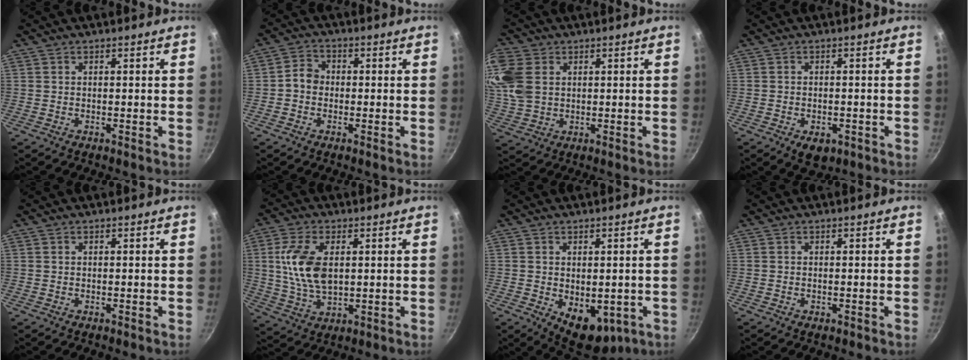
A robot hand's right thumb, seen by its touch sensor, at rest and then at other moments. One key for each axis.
{"total": 3.8, "fx": -0.6, "fy": 3.2, "fz": 1.9, "tx": -0.020, "ty": 0.017, "tz": -0.022}
{"total": 9.4, "fx": 2.2, "fy": 6.8, "fz": 6.1, "tx": -0.129, "ty": -0.007, "tz": 0.042}
{"total": 4.8, "fx": -1.9, "fy": 3.1, "fz": 3.2, "tx": -0.034, "ty": 0.007, "tz": -0.017}
{"total": 0.0}
{"total": 11.5, "fx": 1.7, "fy": 6.3, "fz": 9.4, "tx": -0.178, "ty": -0.006, "tz": 0.033}
{"total": 9.6, "fx": -1.9, "fy": 6.1, "fz": 7.1, "tx": -0.069, "ty": -0.013, "tz": -0.008}
{"total": 0.5, "fx": -0.1, "fy": 0.3, "fz": 0.4, "tx": -0.004, "ty": 0.000, "tz": -0.003}